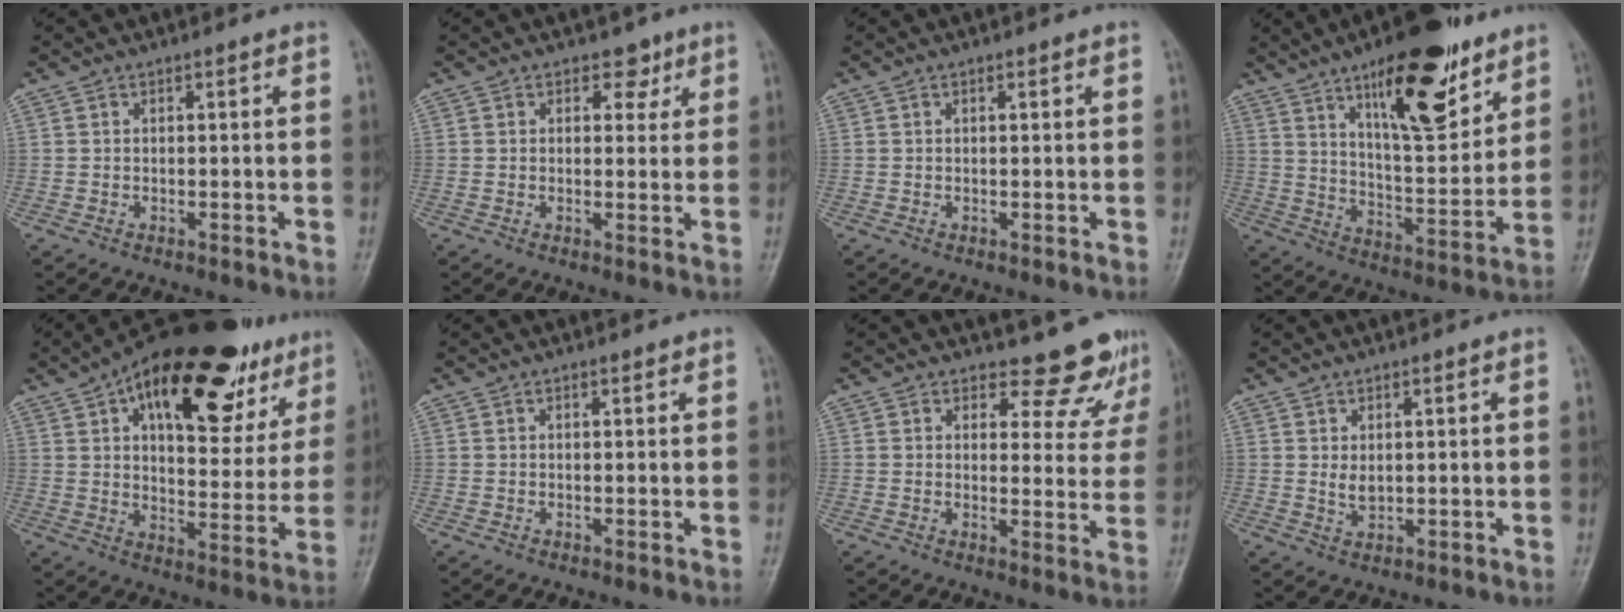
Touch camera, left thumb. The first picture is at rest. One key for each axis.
{"total": 3.1, "fx": 1.7, "fy": 2.2, "fz": 1.2, "tx": 0.007, "ty": -0.007, "tz": 0.020}
{"total": 0.0}
{"total": 19.7, "fx": 11.8, "fy": 6.6, "fz": 14.3, "tx": -0.183, "ty": -0.065, "tz": 0.194}
{"total": 27.7, "fx": 15.2, "fy": 12.6, "fz": 19.4, "tx": -0.245, "ty": -0.012, "tz": 0.224}
{"total": 0.6, "fx": 0.5, "fy": 0.1, "fz": 0.3, "tx": -0.007, "ty": -0.003, "tz": 0.007}
{"total": 8.8, "fx": 8.2, "fy": 3.2, "fz": 0.4, "tx": 0.036, "ty": -0.069, "tz": 0.083}
{"total": 2.3, "fx": 0.7, "fy": 1.2, "fz": 1.9, "tx": -0.029, "ty": -0.007, "tz": 0.017}